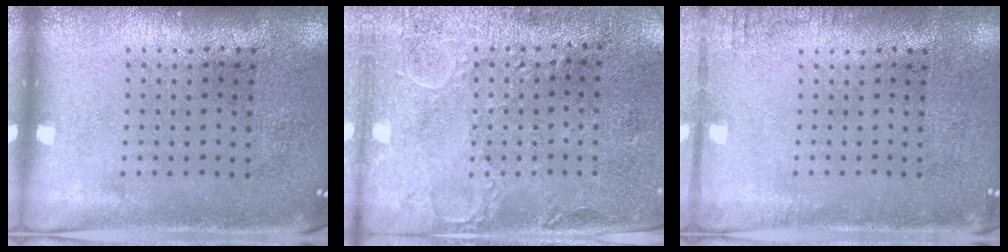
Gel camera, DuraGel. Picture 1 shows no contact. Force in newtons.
{"total": 2.9, "press": 2.5, "slide": 1.5}
{"total": 1.4, "press": 1.4, "slide": 0.1}